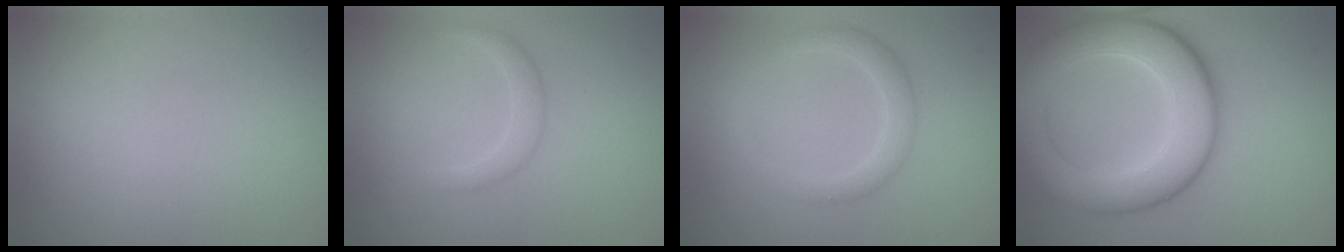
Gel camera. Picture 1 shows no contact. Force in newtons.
{"total": 1.6, "press": 1.6, "slide": 0.1}
{"total": 2.1, "press": 2.1, "slide": 0.0}
{"total": 8.5, "press": 8.5, "slide": 0.5}